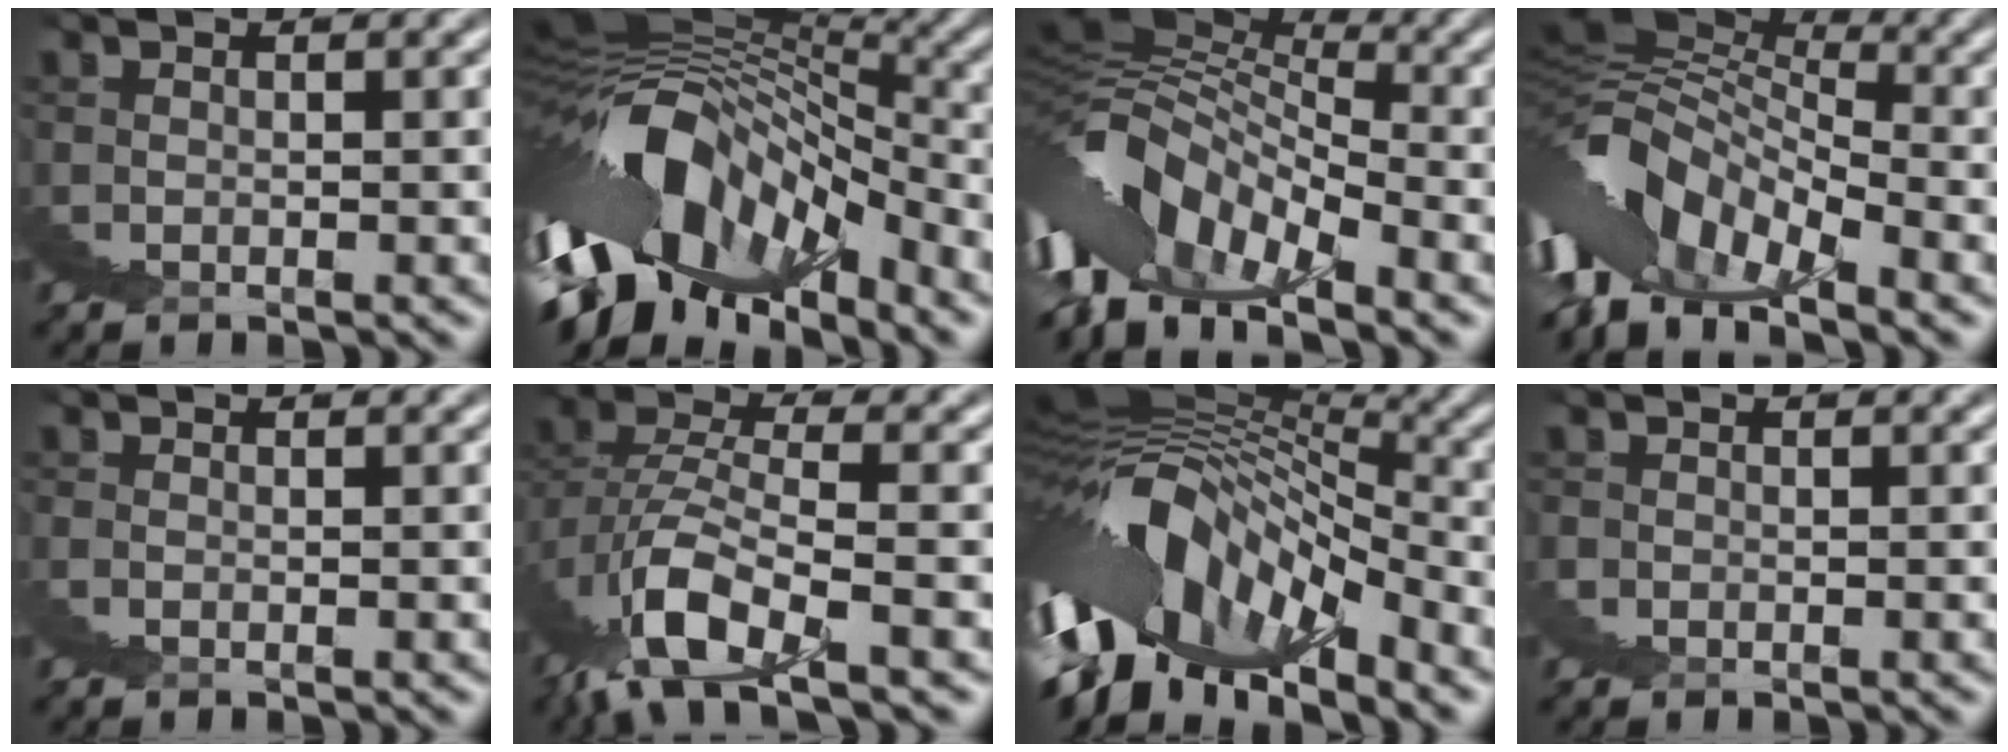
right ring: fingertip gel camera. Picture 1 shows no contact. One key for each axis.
{"total": 12.7, "fx": -1.2, "fy": 5.1, "fz": 11.5, "tx": -0.129, "ty": 0.026, "tz": -0.024}
{"total": 7.8, "fx": 1.8, "fy": 3.2, "fz": 6.8, "tx": -0.066, "ty": 0.028, "tz": 0.014}
{"total": 7.0, "fx": 1.8, "fy": 2.8, "fz": 6.2, "tx": -0.057, "ty": 0.027, "tz": 0.015}
{"total": 1.1, "fx": -0.5, "fy": -0.6, "fz": -0.8, "tx": 0.013, "ty": -0.001, "tz": -0.009}
{"total": 3.8, "fx": 0.2, "fy": 0.4, "fz": 3.7, "tx": -0.056, "ty": 0.020, "tz": -0.005}
{"total": 11.6, "fx": -0.3, "fy": 4.4, "fz": 10.7, "tx": -0.124, "ty": 0.029, "tz": -0.007}
{"total": 0.8, "fx": 0.1, "fy": 0.3, "fz": -0.8, "tx": 0.020, "ty": 0.004, "tz": -0.002}